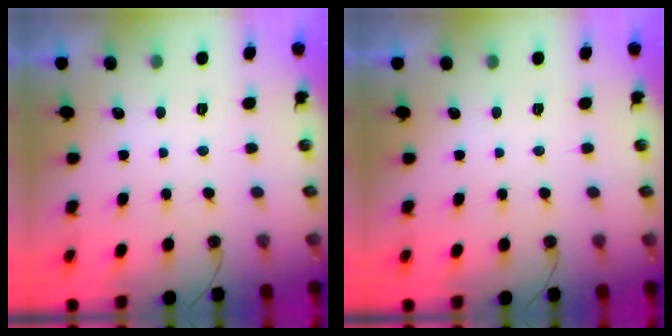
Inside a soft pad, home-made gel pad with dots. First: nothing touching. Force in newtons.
{"total": 0.0}